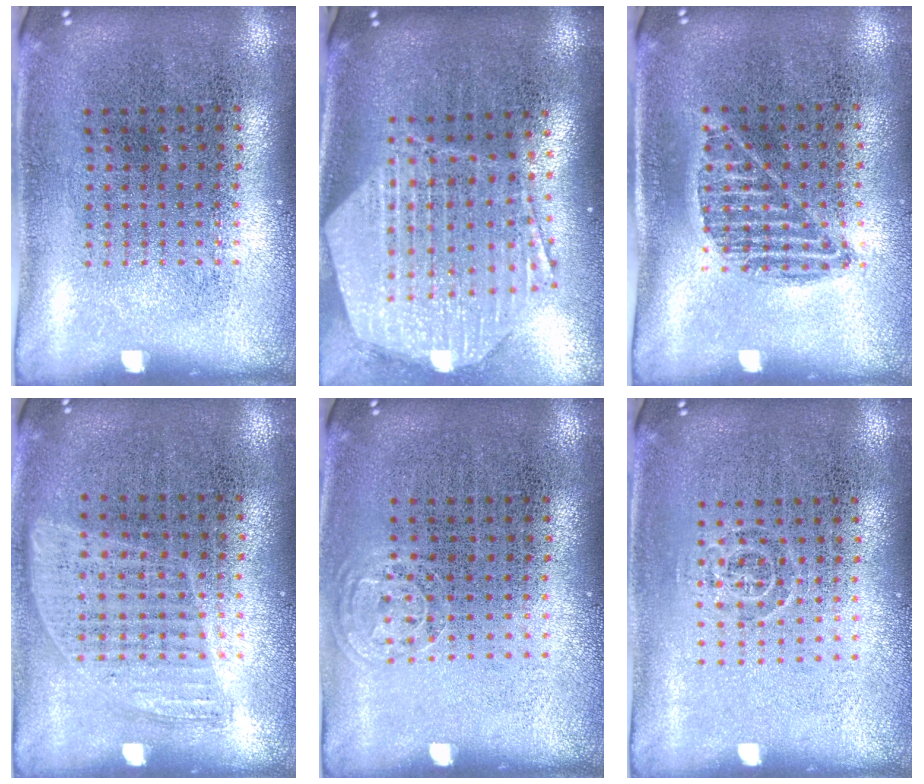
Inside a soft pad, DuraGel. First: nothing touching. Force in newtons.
{"total": 3.0, "press": 2.4, "slide": 1.8}
{"total": 0.9, "press": 0.8, "slide": 0.5}
{"total": 0.8, "press": 0.7, "slide": 0.4}
{"total": 0.7, "press": 0.6, "slide": 0.3}
{"total": 0.7, "press": 0.6, "slide": 0.5}